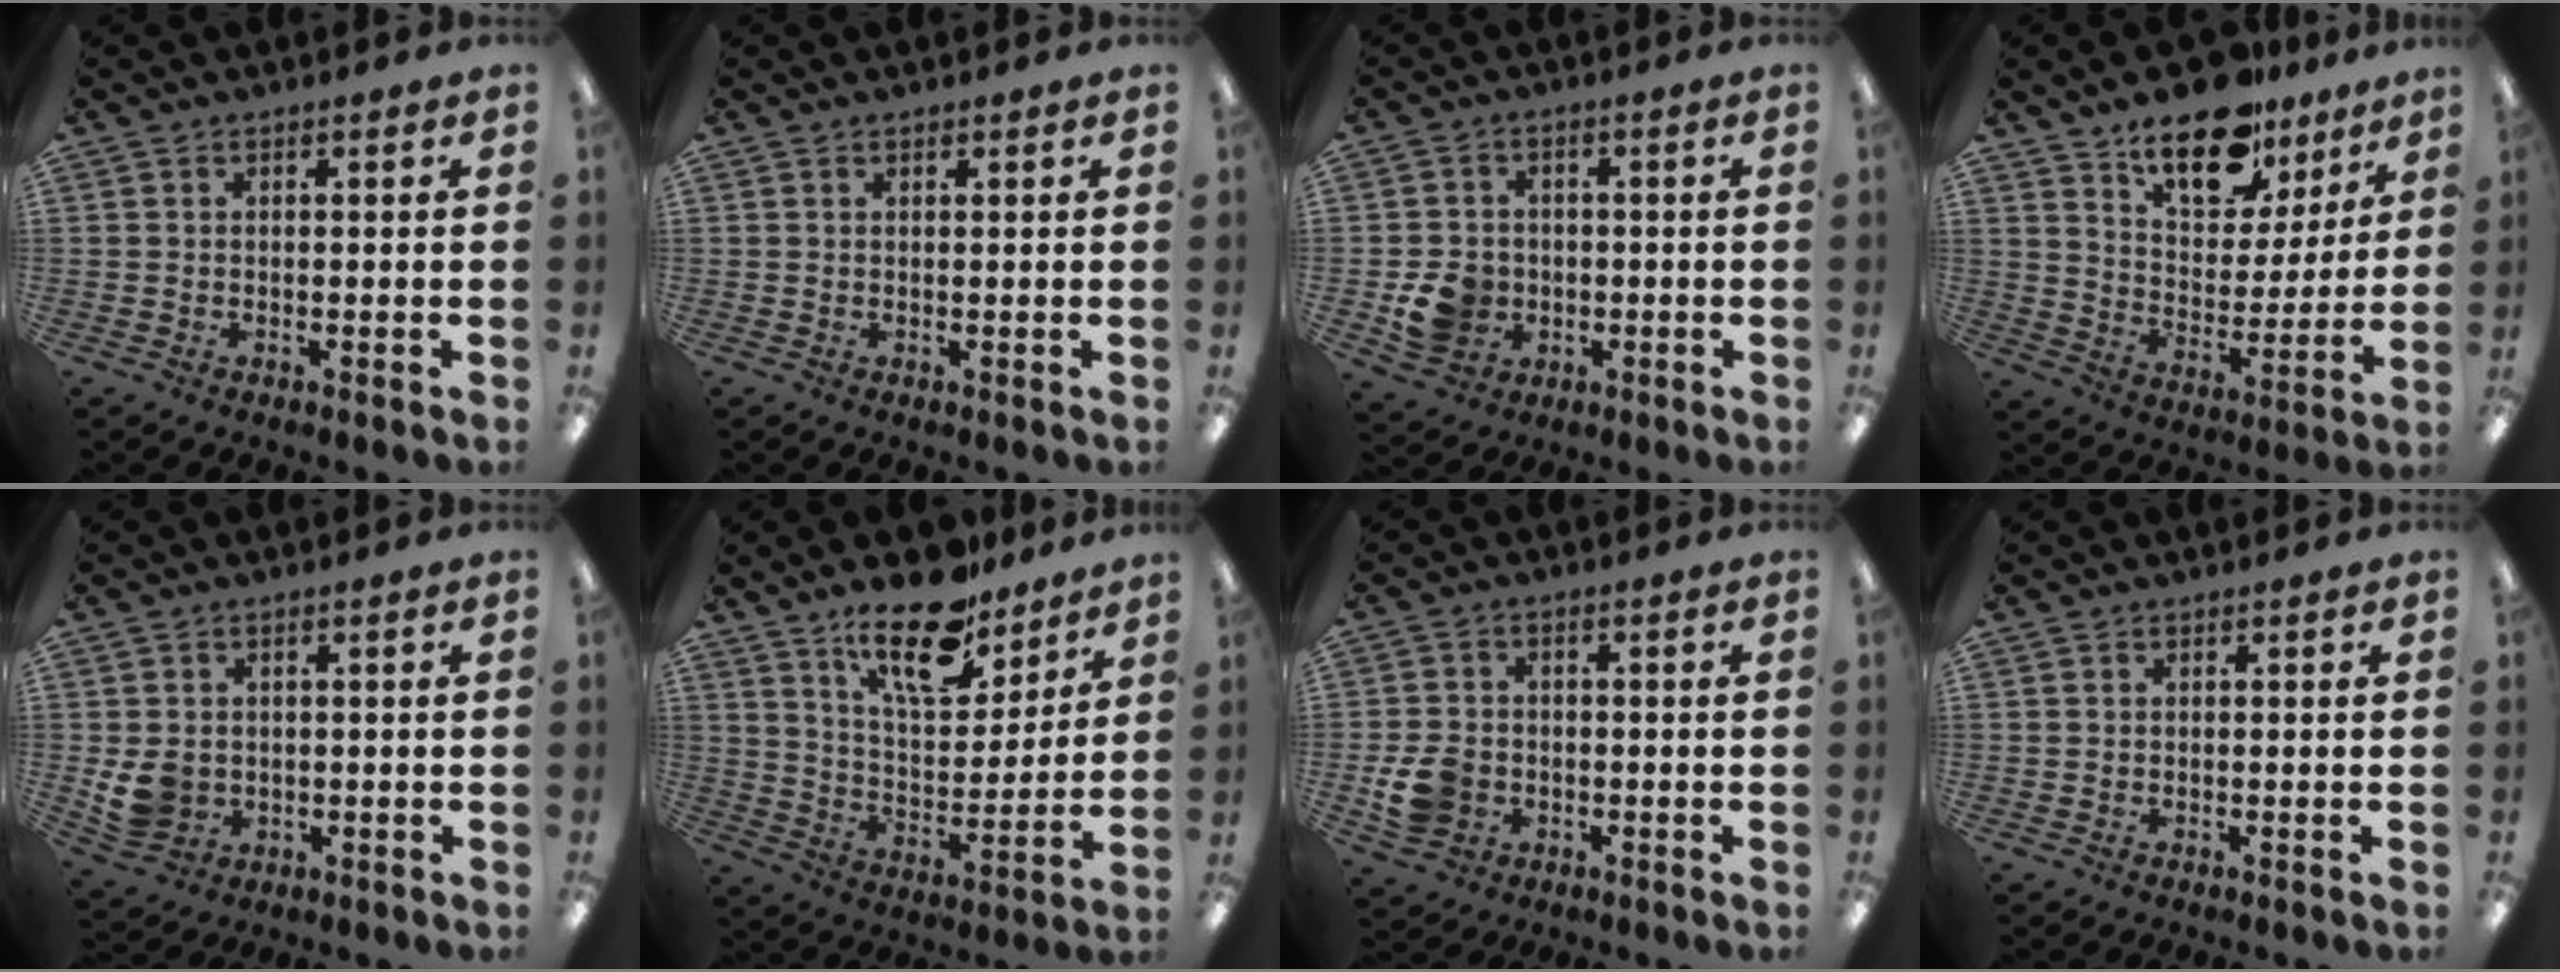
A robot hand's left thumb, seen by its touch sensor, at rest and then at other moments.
{"total": 0.6, "force": [0.5, 0.2, 0.2], "torque": [-0.006, 0.001, 0.009]}
{"total": 7.6, "force": [-1.7, 6.7, 3.1], "torque": [-0.060, 0.012, -0.026]}
{"total": 16.9, "force": [12.3, 8.3, 8.2], "torque": [-0.130, -0.069, 0.216]}
{"total": 6.0, "force": [0.1, 5.2, 2.9], "torque": [-0.054, 0.003, 0.006]}
{"total": 17.6, "force": [13.1, 6.9, 9.5], "torque": [-0.157, -0.074, 0.224]}
{"total": 7.2, "force": [-2.0, 5.8, 3.8], "torque": [-0.067, 0.009, -0.035]}
{"total": 0.0}